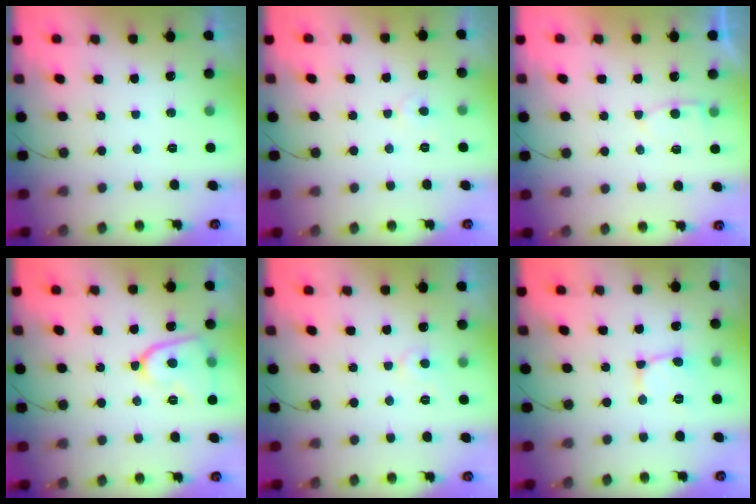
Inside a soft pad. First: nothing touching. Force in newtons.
{"total": 3.1, "press": 3.0, "slide": 0.4}
{"total": 4.2, "press": 4.2, "slide": 0.4}
{"total": 11.6, "press": 11.4, "slide": 1.5}
{"total": 4.8, "press": 4.7, "slide": 0.5}
{"total": 2.7, "press": 2.7, "slide": 0.2}